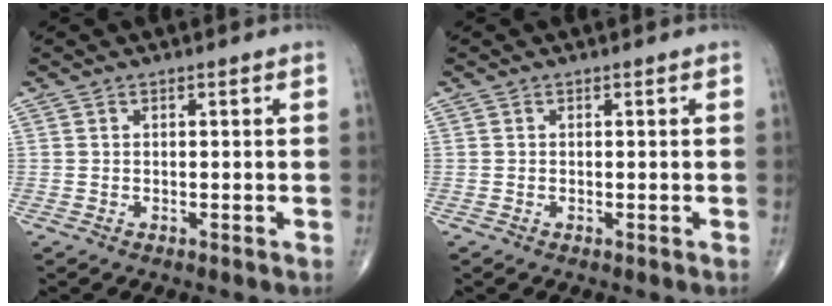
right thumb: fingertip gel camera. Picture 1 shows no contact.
{"total": 0.0}